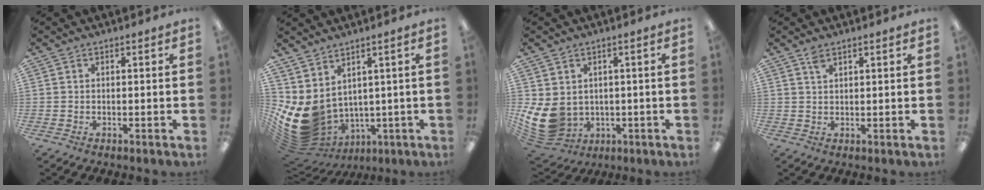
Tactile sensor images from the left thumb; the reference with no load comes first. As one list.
[{"total": 9.3, "force": [1.5, 7.3, 5.5], "torque": [-0.145, -0.041, 0.042]}, {"total": 10.2, "force": [-0.4, 8.5, 5.6], "torque": [-0.147, -0.010, -0.001]}, {"total": 2.1, "force": [1.6, 0.7, 1.2], "torque": [-0.020, -0.004, 0.028]}]